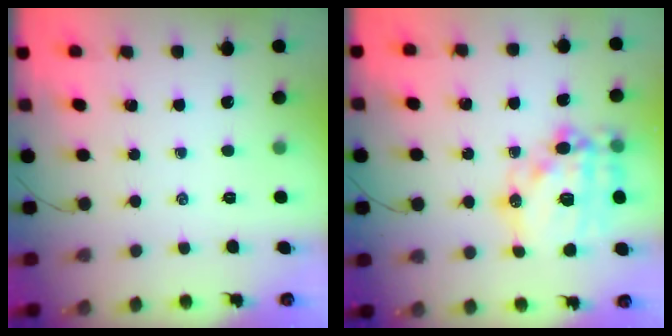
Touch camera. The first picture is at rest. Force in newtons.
{"total": 20.1, "press": 19.7, "slide": 3.7}